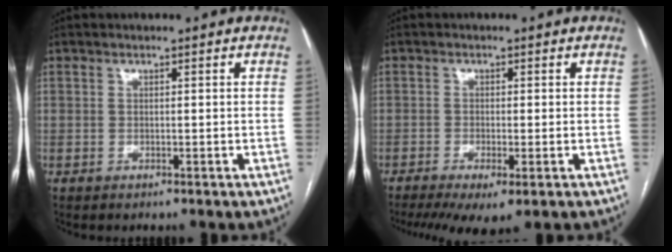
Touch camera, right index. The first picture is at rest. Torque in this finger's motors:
{"motor_torque": [1.08, -1.05, 0.54, 0.13]}